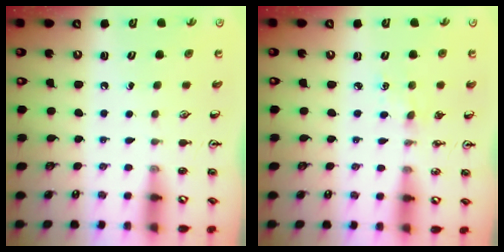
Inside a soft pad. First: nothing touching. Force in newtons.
{"total": 2.7, "press": 2.7, "slide": 0.4}